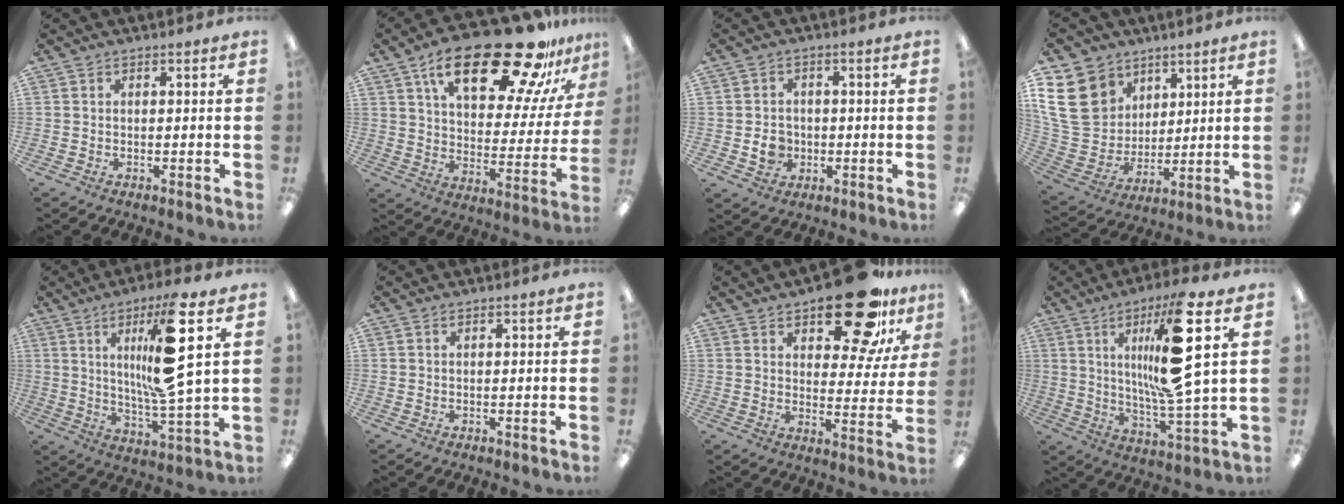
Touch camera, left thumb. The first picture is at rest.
{"total": 26.4, "force": [17.7, 9.4, 17.2], "torque": [-0.255, -0.110, 0.289]}
{"total": 5.4, "force": [-0.8, 4.9, 2.2], "torque": [-0.032, 0.004, -0.015]}
{"total": 18.2, "force": [7.9, 14.5, 7.6], "torque": [-0.175, -0.029, 0.159]}
{"total": 18.2, "force": [6.3, 3.7, 16.7], "torque": [-0.295, -0.013, 0.084]}
{"total": 0.0}
{"total": 20.3, "force": [13.9, 8.5, 12.2], "torque": [-0.168, -0.078, 0.228]}
{"total": 19.9, "force": [6.4, 4.4, 18.3], "torque": [-0.320, -0.017, 0.081]}